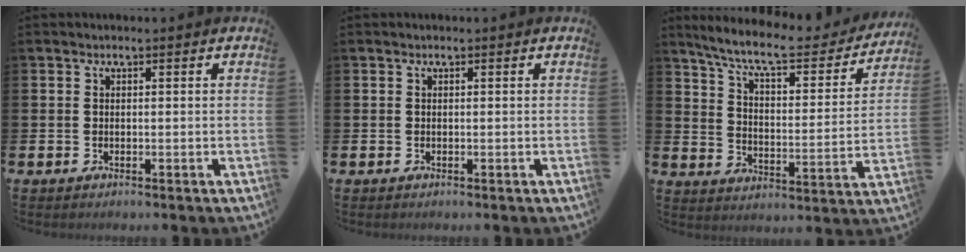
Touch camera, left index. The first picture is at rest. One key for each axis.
{"total": 0.0}
{"total": 9.1, "fx": 8.0, "fy": 1.8, "fz": 4.0, "tx": -0.099, "ty": -0.053, "tz": 0.132}